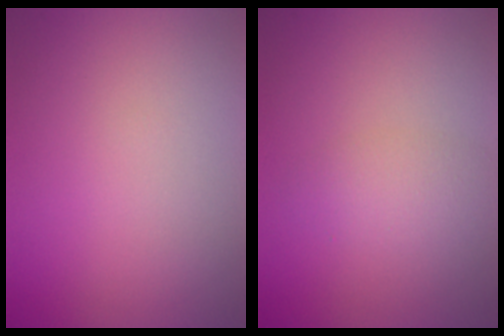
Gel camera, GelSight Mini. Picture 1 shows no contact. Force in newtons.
{"total": 2.2, "press": 2.2, "slide": 0.0}